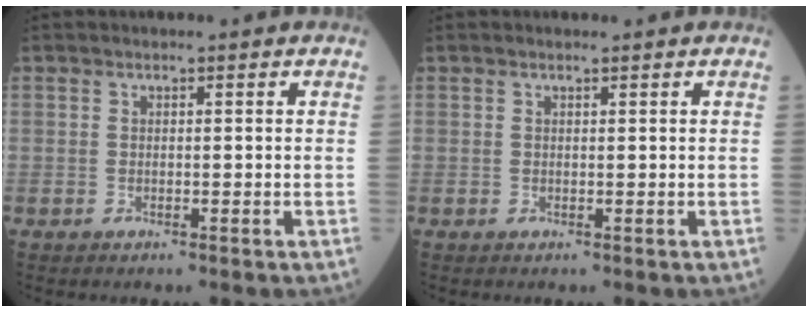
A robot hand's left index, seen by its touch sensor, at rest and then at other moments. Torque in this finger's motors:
{"motor_torque": [0.14, -0.05, 0.01, 0.02]}